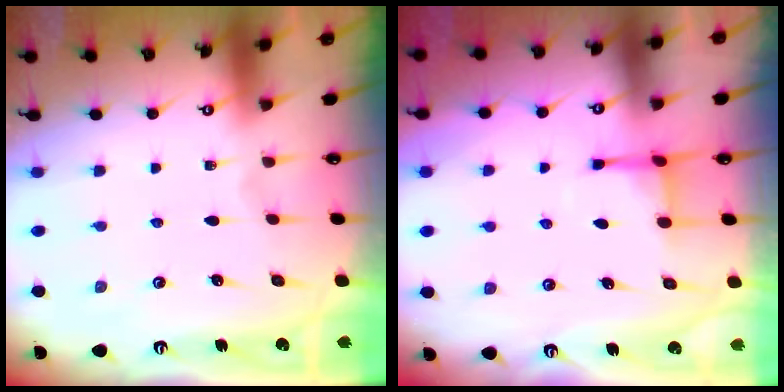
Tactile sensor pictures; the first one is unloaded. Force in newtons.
{"total": 3.7, "press": 3.6, "slide": 0.6}